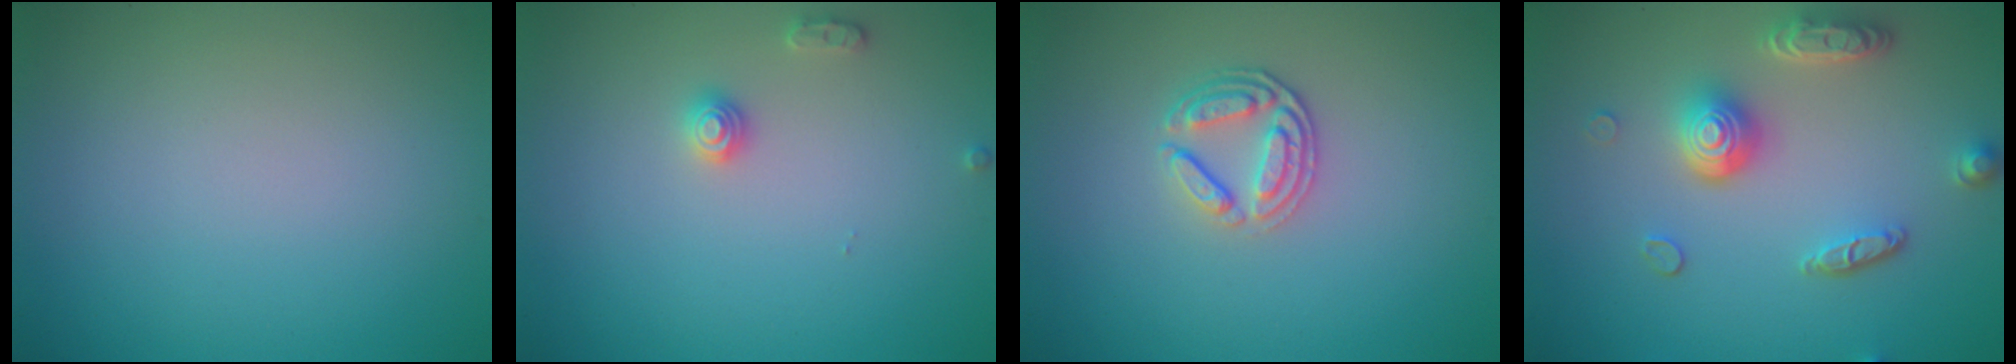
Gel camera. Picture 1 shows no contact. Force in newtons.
{"total": 1.4, "press": 1.4, "slide": 0.1}
{"total": 2.7, "press": 2.4, "slide": 1.2}
{"total": 4.7, "press": 3.6, "slide": 2.9}